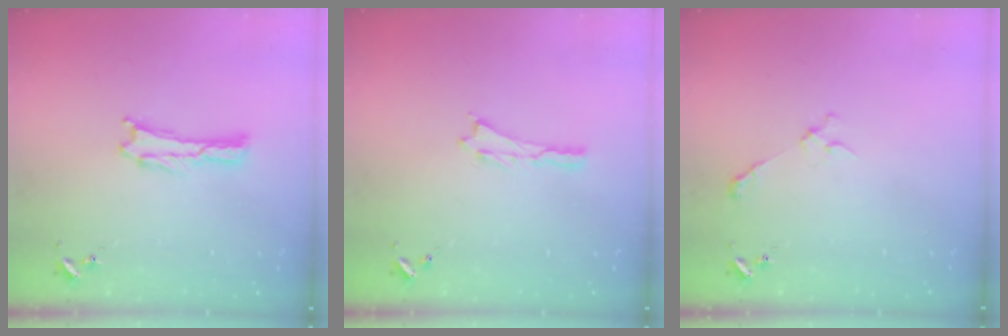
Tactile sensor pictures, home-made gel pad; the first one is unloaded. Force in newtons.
{"total": 0.0}
{"total": 3.7, "press": 3.7, "slide": 0.4}